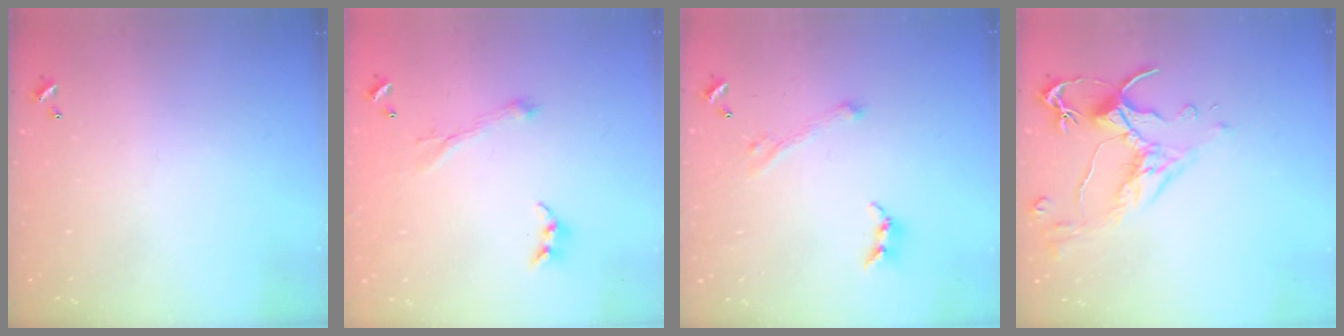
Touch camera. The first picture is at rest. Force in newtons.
{"total": 0.9, "press": 0.4, "slide": 0.8}
{"total": 1.8, "press": 1.7, "slide": 0.6}
{"total": 2.6, "press": 2.2, "slide": 1.3}